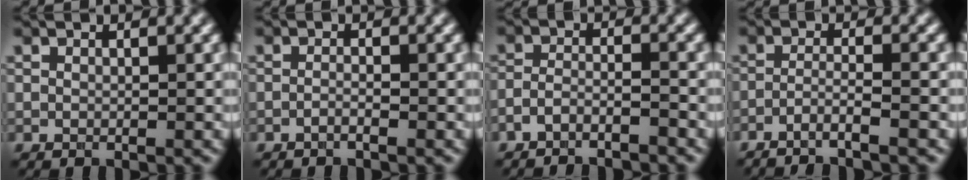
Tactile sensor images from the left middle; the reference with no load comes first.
{"total": 0.9, "force": [-0.6, 0.1, 0.6], "torque": [-0.013, -0.002, -0.013]}
{"total": 2.5, "force": [-2.2, 0.4, 1.1], "torque": [-0.020, 0.003, -0.047]}
{"total": 3.1, "force": [-2.1, 0.3, 2.2], "torque": [-0.027, 0.002, -0.055]}